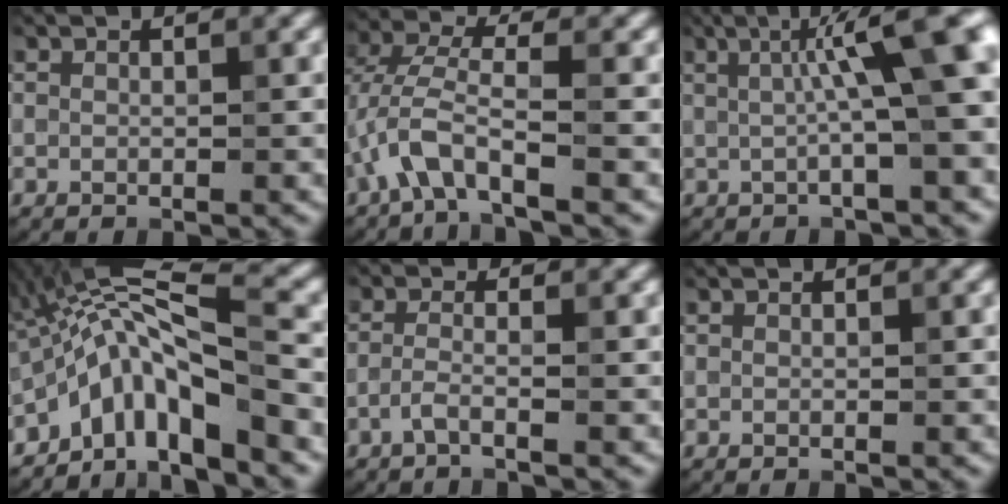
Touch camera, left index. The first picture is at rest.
{"total": 4.3, "force": [-1.9, 1.3, 3.6], "torque": [-0.079, 0.013, -0.043]}
{"total": 6.6, "force": [0.8, 0.8, 6.5], "torque": [-0.095, 0.013, 0.010]}
{"total": 8.2, "force": [-3.8, 1.8, 7.0], "torque": [-0.113, 0.020, -0.076]}
{"total": 1.6, "force": [-1.0, 0.1, 1.2], "torque": [-0.028, 0.002, -0.027]}
{"total": 0.0}